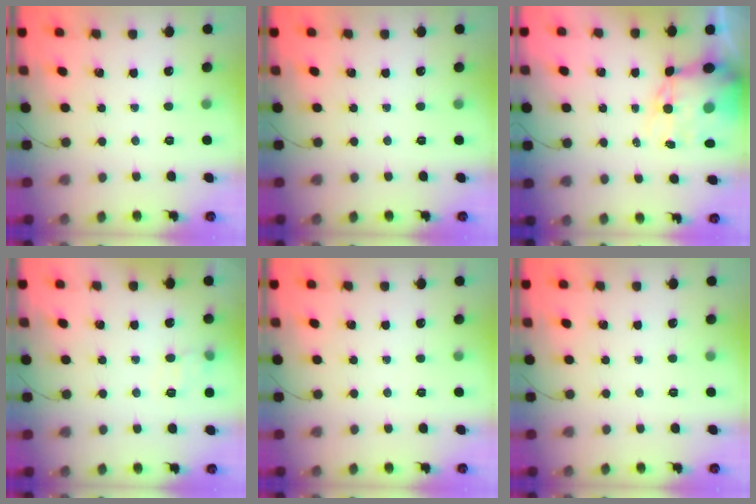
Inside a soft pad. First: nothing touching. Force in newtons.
{"total": 0.0}
{"total": 11.9, "press": 11.5, "slide": 2.8}
{"total": 5.7, "press": 5.4, "slide": 2.0}
{"total": 0.0}
{"total": 0.0}